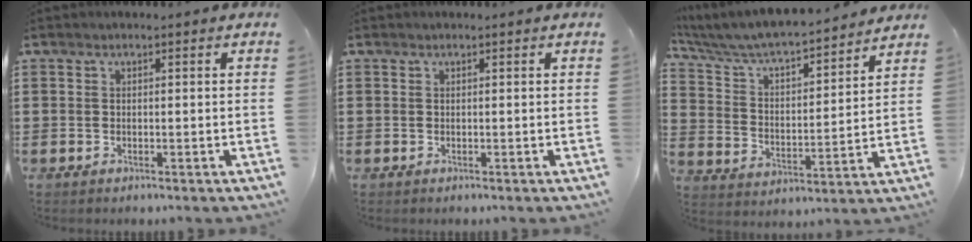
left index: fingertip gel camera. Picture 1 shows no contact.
{"total": 0.0}
{"total": 5.7, "force": [5.4, 0.7, 1.9], "torque": [-0.064, -0.045, 0.084]}